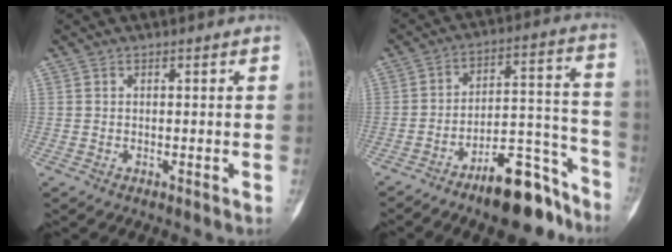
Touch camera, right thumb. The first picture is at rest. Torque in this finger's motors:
{"motor_torque": [2.38, 0.52, 0.85, -1.05, 0.03]}